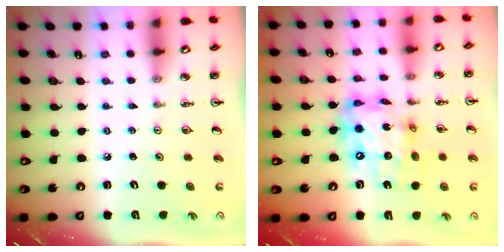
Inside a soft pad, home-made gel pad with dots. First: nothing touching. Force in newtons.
{"total": 15.1, "press": 15.1, "slide": 0.9}